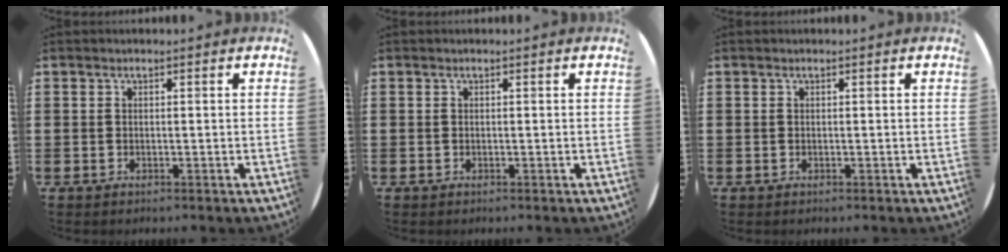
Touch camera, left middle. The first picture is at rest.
{"total": 0.0}
{"total": 0.0}